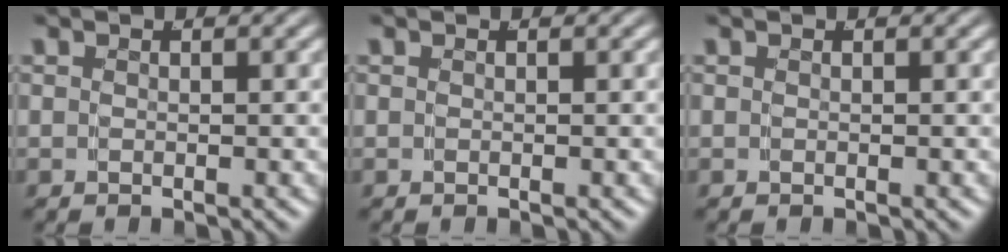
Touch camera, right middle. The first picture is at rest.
{"total": 0.0}
{"total": 0.0}